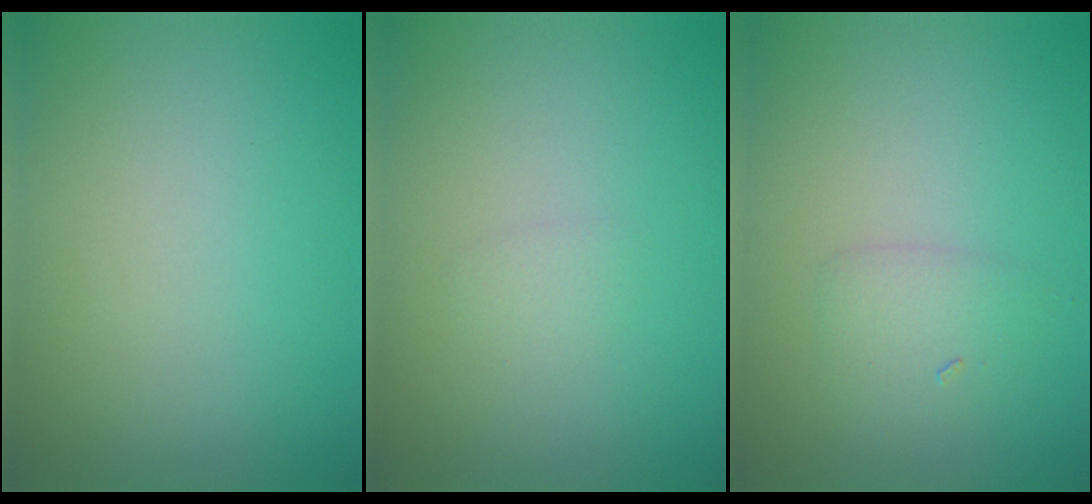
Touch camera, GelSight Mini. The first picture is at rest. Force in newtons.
{"total": 0.7, "press": 0.7, "slide": 0.0}
{"total": 1.7, "press": 1.7, "slide": 0.1}